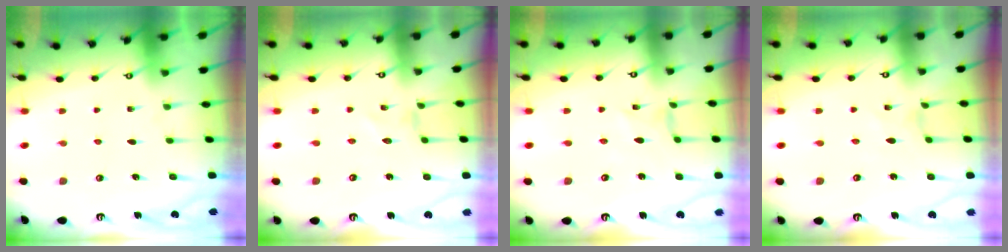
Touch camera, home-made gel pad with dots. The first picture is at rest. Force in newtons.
{"total": 0.0}
{"total": 0.0}
{"total": 0.0}